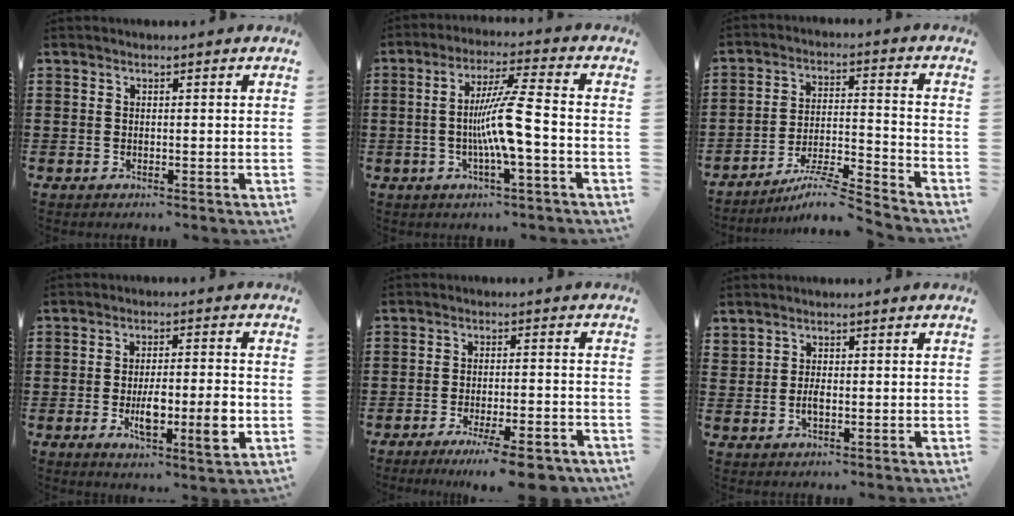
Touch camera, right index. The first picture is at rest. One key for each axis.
{"total": 8.4, "fx": -1.6, "fy": -0.1, "fz": 8.2, "tx": -0.157, "ty": -0.011, "tz": -0.037}
{"total": 7.0, "fx": -6.3, "fy": 0.0, "fz": 3.0, "tx": -0.059, "ty": -0.006, "tz": -0.124}
{"total": 8.2, "fx": -1.9, "fy": 2.0, "fz": 7.8, "tx": -0.134, "ty": -0.011, "tz": -0.032}
{"total": 6.8, "fx": -5.2, "fy": 0.4, "fz": 4.4, "tx": -0.066, "ty": -0.006, "tz": -0.091}
{"total": 1.4, "fx": -0.1, "fy": 0.7, "fz": 1.2, "tx": -0.025, "ty": 0.000, "tz": -0.002}